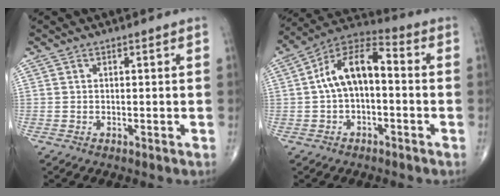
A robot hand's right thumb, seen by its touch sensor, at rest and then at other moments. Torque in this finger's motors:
{"motor_torque": [-0.55, 1.00, 0.16, -0.15, 0.14]}